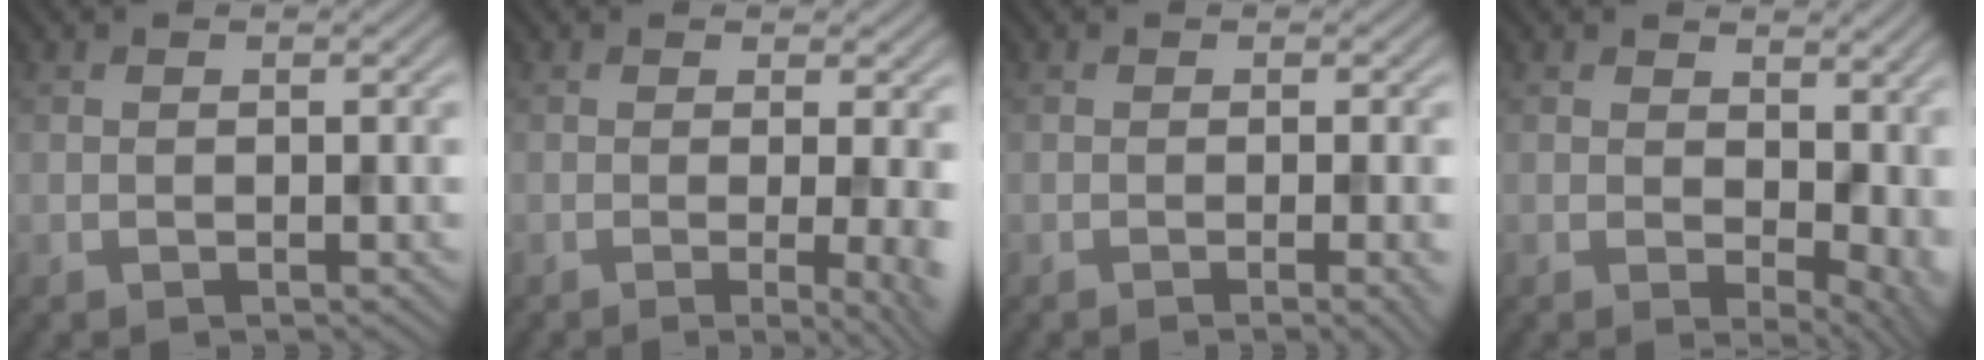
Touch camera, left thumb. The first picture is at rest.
{"total": 4.4, "force": [-0.5, 0.6, 4.3], "torque": [-0.058, -0.008, -0.009]}
{"total": 1.9, "force": [-0.6, -0.3, 1.8], "torque": [-0.021, 0.003, -0.011]}
{"total": 7.2, "force": [1.5, 4.6, 5.4], "torque": [-0.083, -0.017, 0.037]}